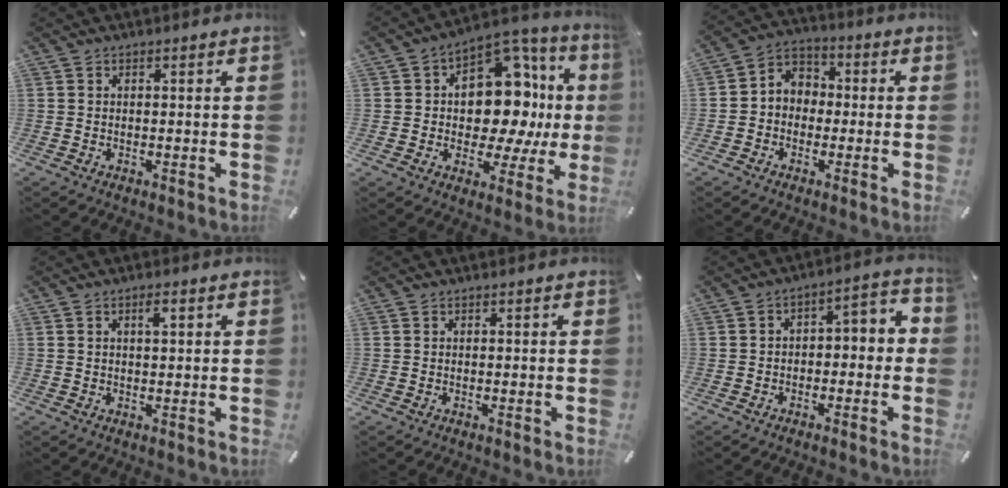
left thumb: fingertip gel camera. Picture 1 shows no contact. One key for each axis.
{"total": 16.9, "fx": 1.6, "fy": 12.1, "fz": 11.6, "tx": -0.149, "ty": -0.033, "tz": 0.027}
{"total": 5.5, "fx": -2.0, "fy": 5.0, "fz": 0.8, "tx": -0.029, "ty": 0.015, "tz": -0.043}
{"total": 2.1, "fx": 0.8, "fy": 0.7, "fz": 1.8, "tx": -0.029, "ty": 0.001, "tz": 0.011}
{"total": 0.0}
{"total": 4.6, "fx": -2.8, "fy": 2.6, "fz": 2.5, "tx": -0.040, "ty": 0.018, "tz": -0.056}